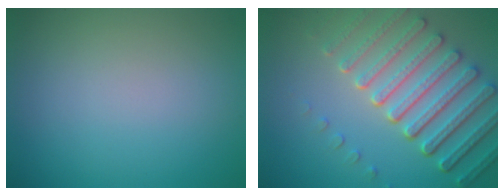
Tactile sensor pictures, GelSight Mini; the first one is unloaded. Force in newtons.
{"total": 7.5, "press": 5.7, "slide": 4.9}